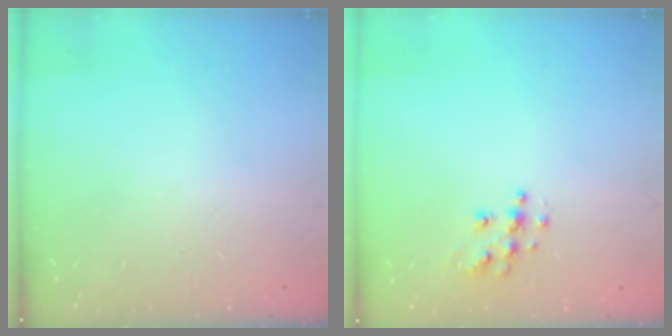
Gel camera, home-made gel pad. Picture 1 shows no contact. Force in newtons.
{"total": 7.8, "press": 7.8, "slide": 0.2}